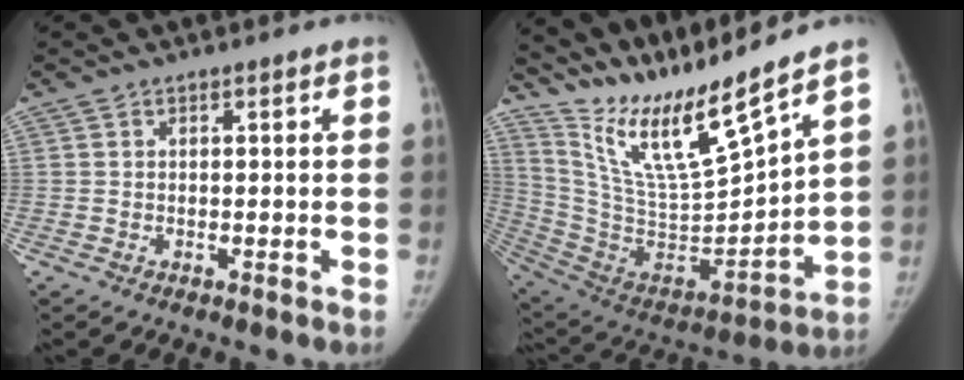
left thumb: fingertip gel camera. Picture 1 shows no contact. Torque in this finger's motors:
{"motor_torque": [1.72, 0.06, 0.94, -1.83, 0.21]}